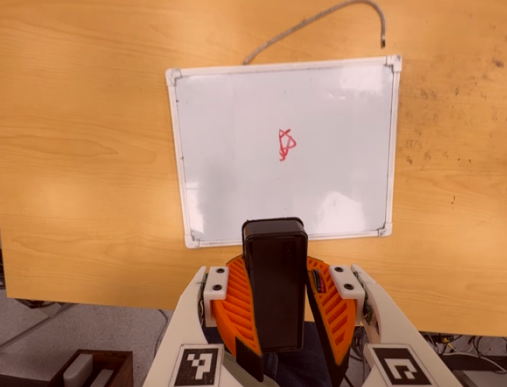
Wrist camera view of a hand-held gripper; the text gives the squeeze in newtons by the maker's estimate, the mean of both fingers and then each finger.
{"total": 10.8, "left": 10.5, "right": 11.0}